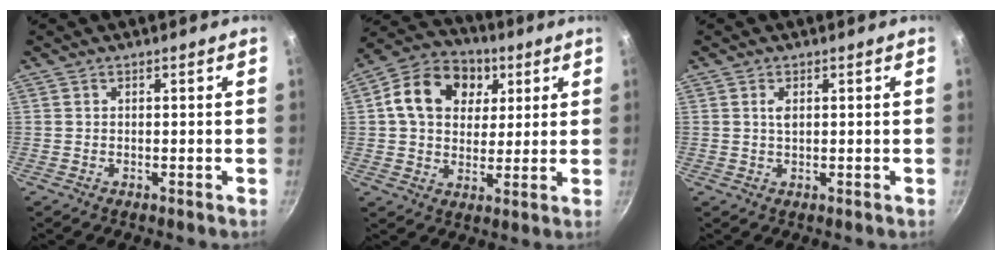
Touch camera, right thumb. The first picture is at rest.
{"total": 15.1, "force": [4.5, 11.6, 8.5], "torque": [-0.127, 0.009, 0.061]}
{"total": 1.6, "force": [0.5, 0.9, 1.3], "torque": [-0.023, 0.000, 0.009]}